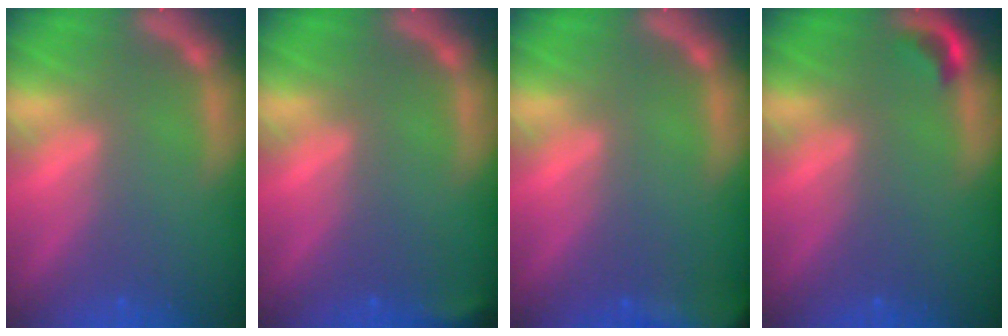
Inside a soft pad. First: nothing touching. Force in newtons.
{"total": 1.9}
{"total": 8.5}
{"total": 1.4}